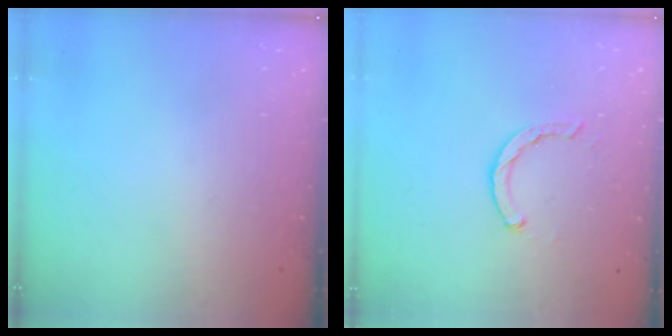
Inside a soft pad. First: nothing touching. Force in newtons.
{"total": 2.1, "press": 2.1, "slide": 0.3}